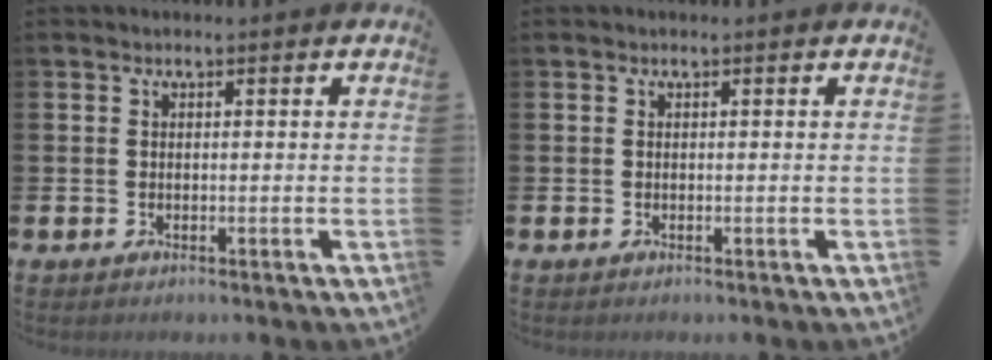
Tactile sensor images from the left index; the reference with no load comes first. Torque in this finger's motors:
{"motor_torque": [-0.19, 0.10, 0.04, 0.00]}